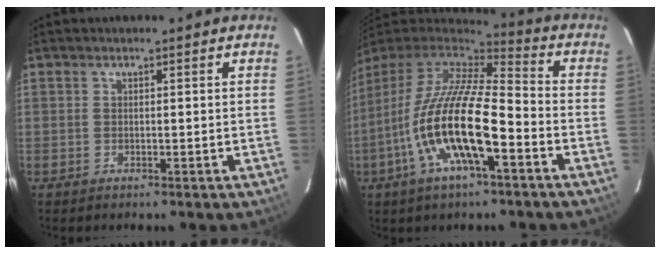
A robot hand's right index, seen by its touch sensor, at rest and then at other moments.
{"total": 19.6, "force": [-7.1, 5.5, 17.5], "torque": [-0.328, -0.028, -0.139]}